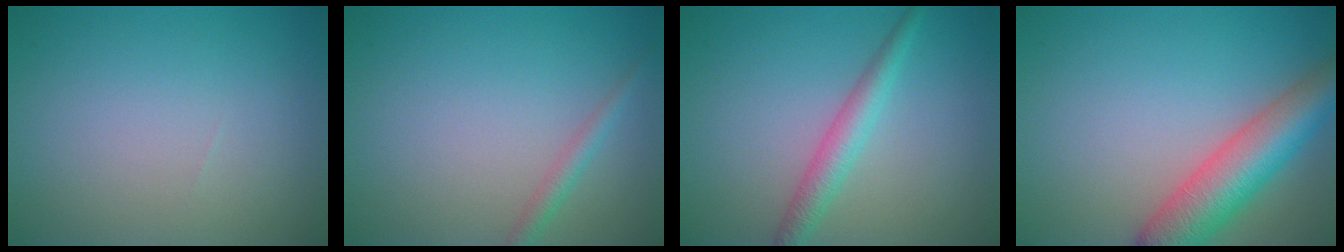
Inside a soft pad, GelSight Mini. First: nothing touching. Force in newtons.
{"total": 1.5, "press": 1.5, "slide": 0.0}
{"total": 2.7, "press": 2.7, "slide": 0.1}
{"total": 7.2, "press": 7.2, "slide": 0.4}